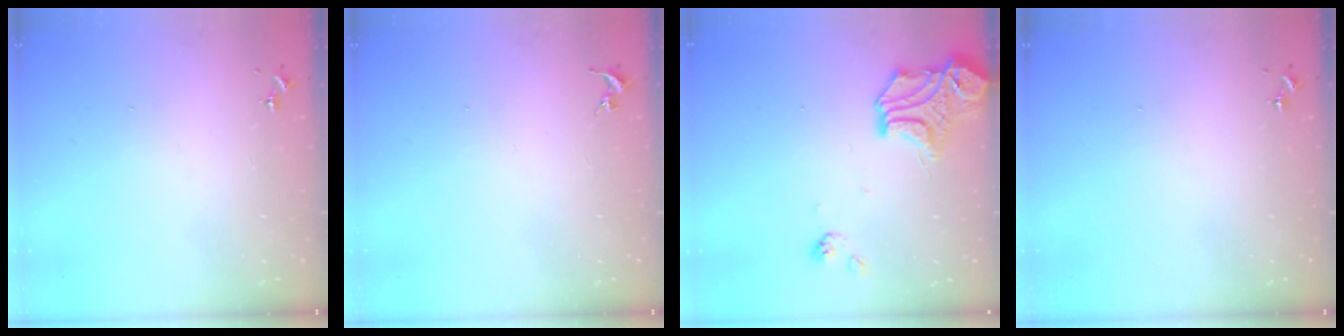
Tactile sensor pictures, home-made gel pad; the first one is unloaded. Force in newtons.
{"total": 0.0}
{"total": 15.8, "press": 15.8, "slide": 1.5}
{"total": 0.0}